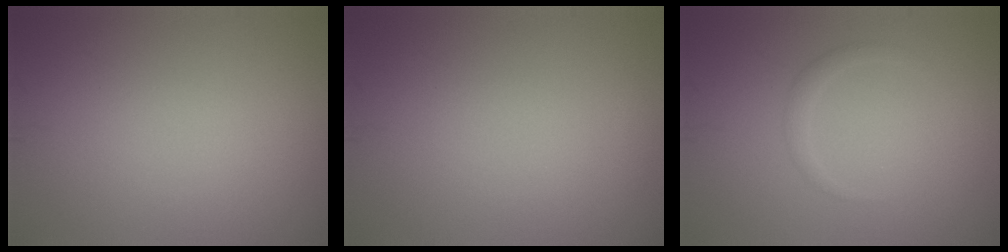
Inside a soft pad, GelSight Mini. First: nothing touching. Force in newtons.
{"total": 0.0}
{"total": 1.0, "press": 1.0, "slide": 0.1}